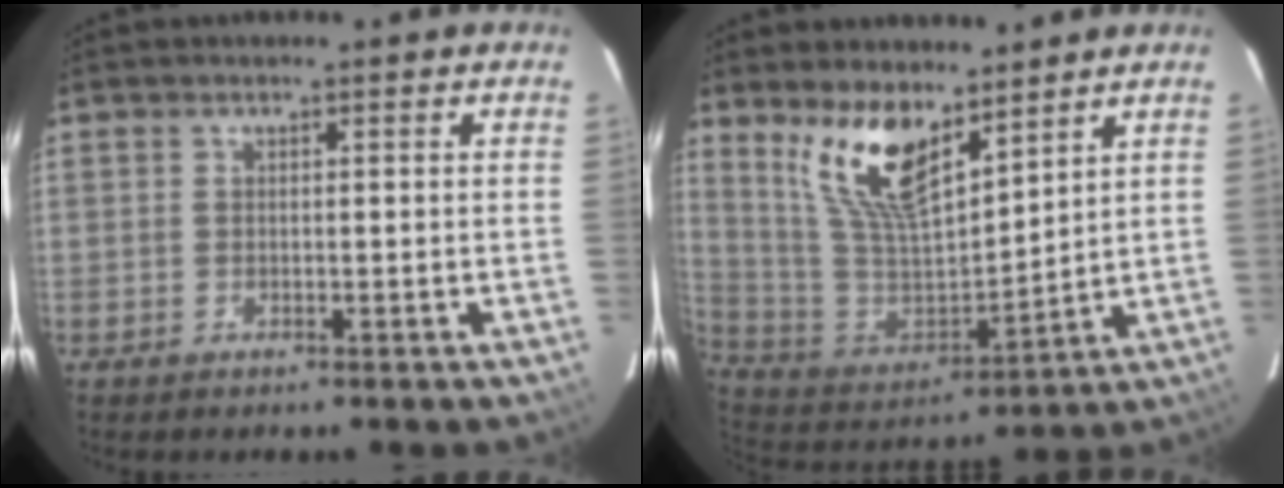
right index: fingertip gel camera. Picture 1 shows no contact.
{"total": 14.7, "force": [9.7, 5.4, 9.6], "torque": [-0.187, -0.003, 0.204]}